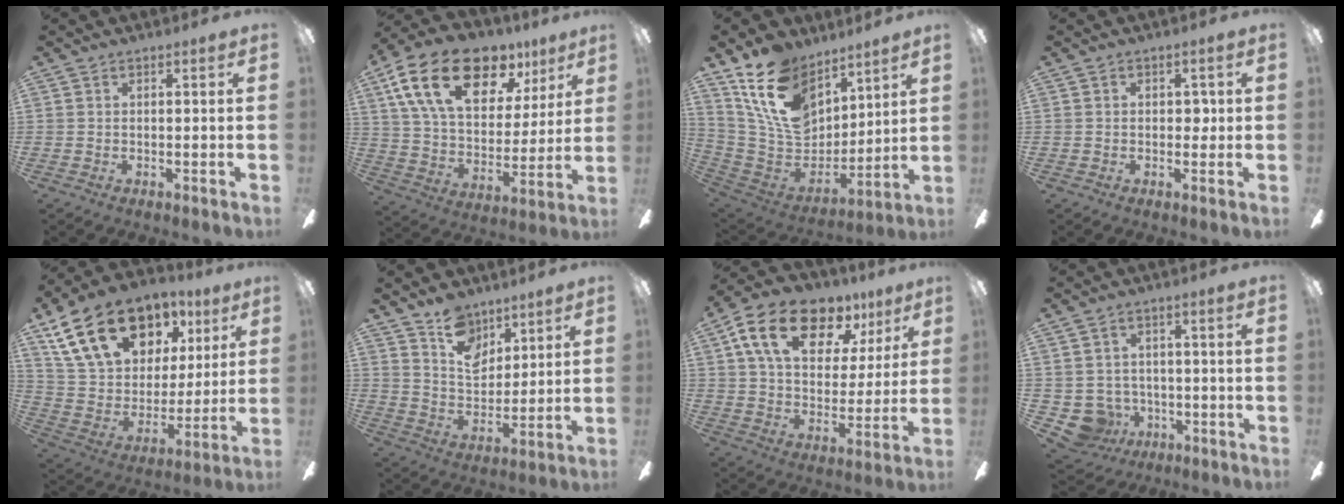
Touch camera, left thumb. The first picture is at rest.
{"total": 23.1, "force": [12.6, 13.2, 14.2], "torque": [-0.248, -0.059, 0.220]}
{"total": 19.8, "force": [11.4, 12.8, 10.0], "torque": [-0.199, -0.054, 0.216]}
{"total": 2.4, "force": [0.1, 1.8, 1.7], "torque": [-0.024, 0.006, -0.003]}
{"total": 23.1, "force": [13.1, 14.6, 12.2], "torque": [-0.219, -0.051, 0.248]}
{"total": 11.0, "force": [8.0, 6.6, 3.7], "torque": [-0.063, -0.040, 0.154]}
{"total": 19.4, "force": [11.1, 11.1, 11.3], "torque": [-0.192, -0.045, 0.195]}
{"total": 7.0, "force": [-2.1, 6.4, 1.7], "torque": [-0.074, 0.012, -0.037]}